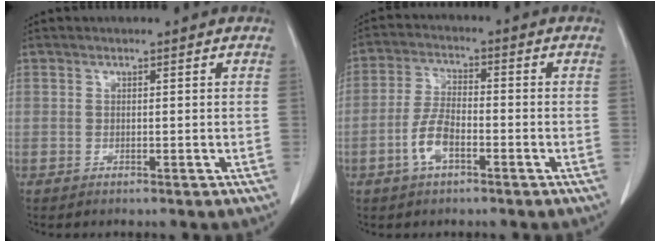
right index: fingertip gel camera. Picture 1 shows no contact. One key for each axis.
{"total": 5.8, "fx": -2.6, "fy": 2.5, "fz": 4.6, "tx": -0.100, "ty": 0.007, "tz": -0.051}